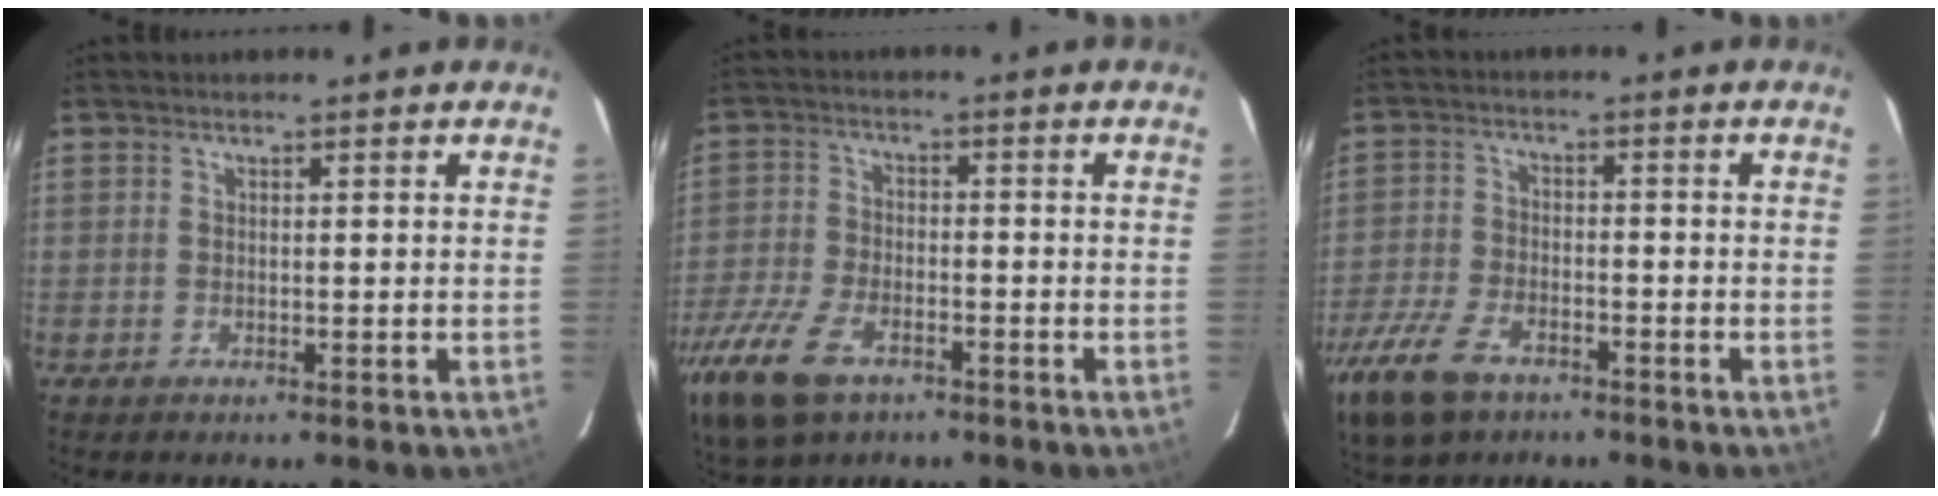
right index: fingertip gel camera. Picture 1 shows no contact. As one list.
[{"total": 17.3, "force": [-10.1, 9.3, 10.4], "torque": [-0.271, -0.031, -0.194]}, {"total": 13.4, "force": [-8.6, 7.1, 7.4], "torque": [-0.196, -0.022, -0.166]}]